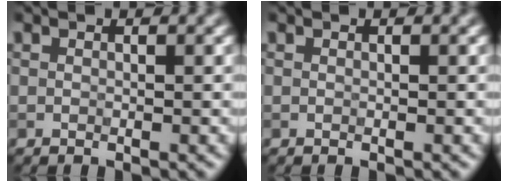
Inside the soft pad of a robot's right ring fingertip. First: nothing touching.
{"total": 0.0}